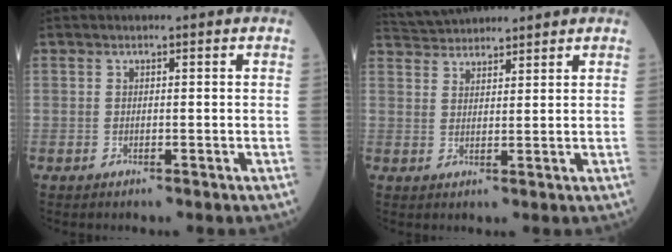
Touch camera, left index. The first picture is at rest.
{"total": 6.4, "force": [6.2, 0.7, 1.2], "torque": [-0.030, 0.037, 0.113]}